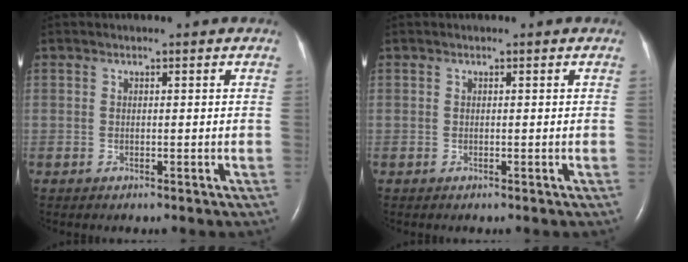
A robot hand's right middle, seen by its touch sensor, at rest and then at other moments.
{"total": 0.0}